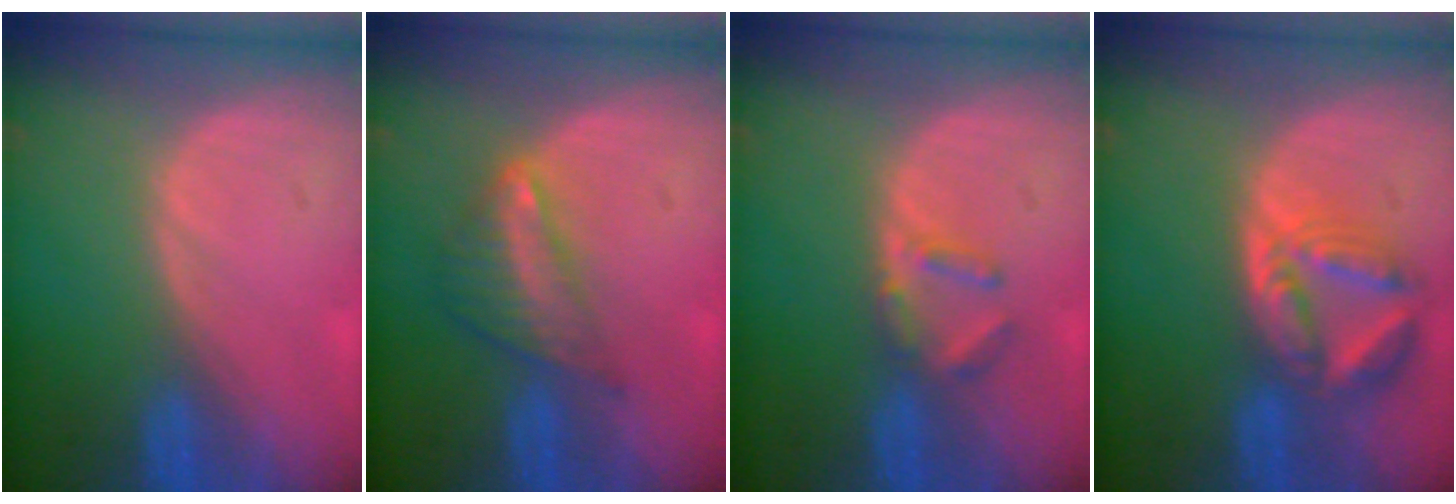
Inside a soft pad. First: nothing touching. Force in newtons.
{"total": 6.1, "press": 5.3, "slide": 3.0}
{"total": 3.0, "press": 3.0, "slide": 0.4}
{"total": 8.0, "press": 7.0, "slide": 3.8}